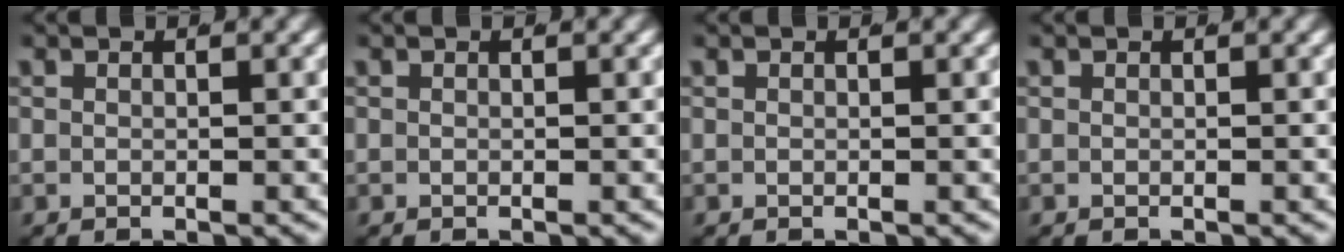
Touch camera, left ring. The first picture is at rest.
{"total": 0.0}
{"total": 0.0}
{"total": 0.0}